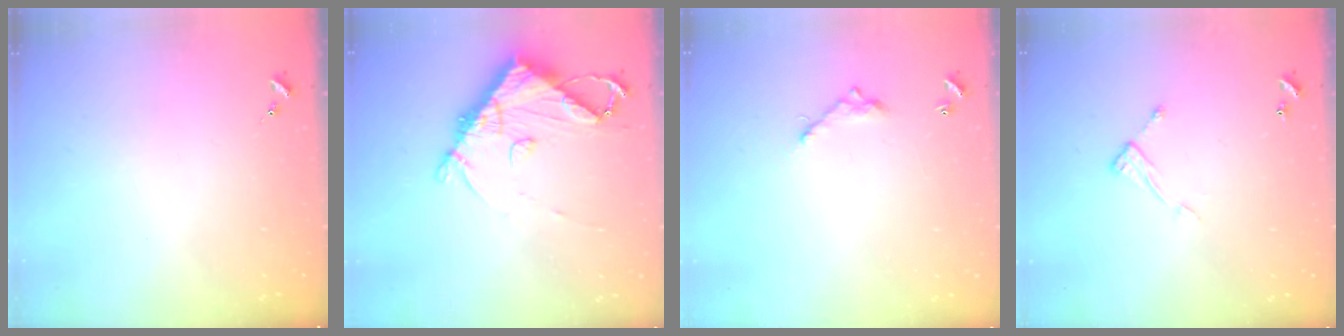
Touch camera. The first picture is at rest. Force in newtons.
{"total": 11.0, "press": 10.9, "slide": 1.4}
{"total": 6.2, "press": 6.2, "slide": 0.4}
{"total": 7.1, "press": 7.1, "slide": 0.0}